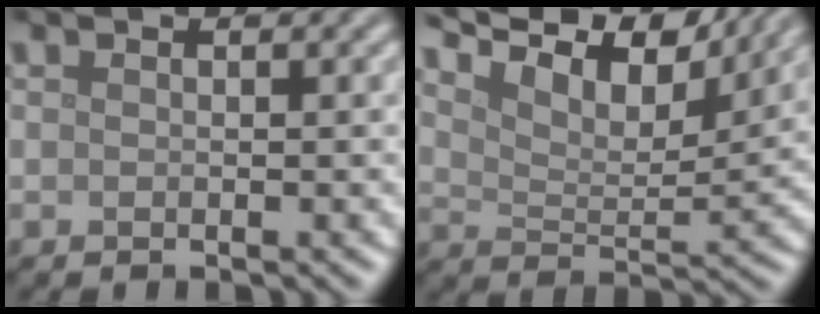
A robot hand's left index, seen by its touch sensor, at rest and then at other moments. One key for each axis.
{"total": 10.3, "fx": 8.5, "fy": 2.8, "fz": 5.1, "tx": -0.111, "ty": 0.013, "tz": 0.113}